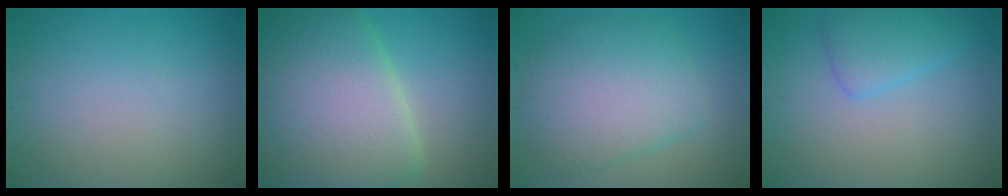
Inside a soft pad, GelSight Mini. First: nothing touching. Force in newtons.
{"total": 12.8, "press": 12.8, "slide": 0.4}
{"total": 7.0, "press": 7.0, "slide": 0.2}
{"total": 2.8, "press": 2.8, "slide": 0.2}